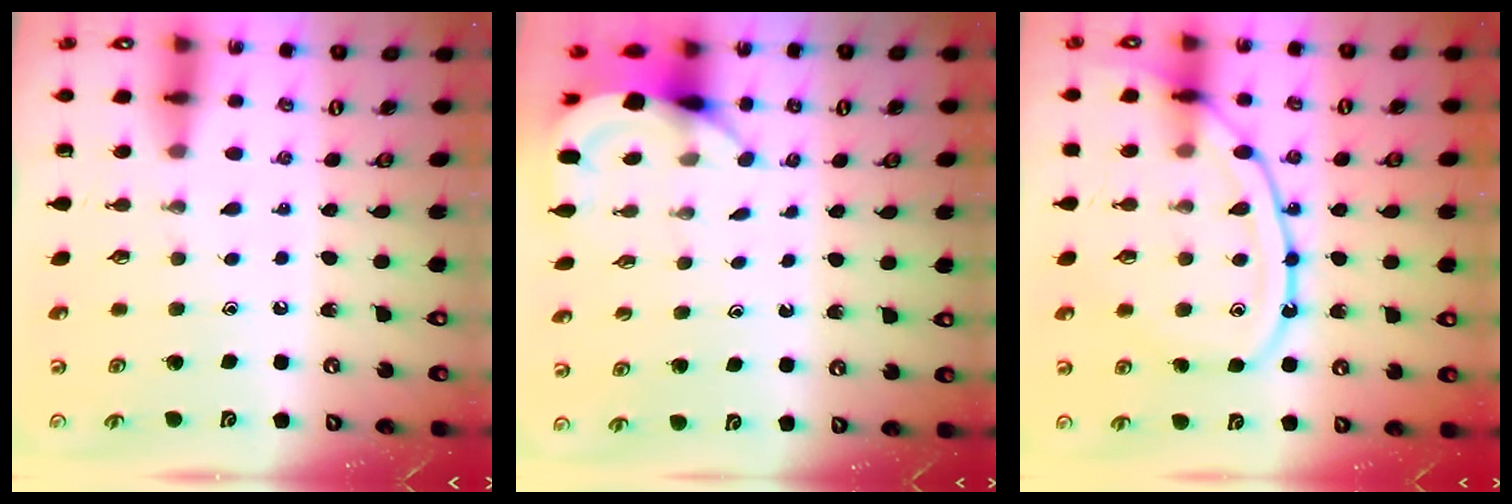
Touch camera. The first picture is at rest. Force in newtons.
{"total": 3.7, "press": 3.7, "slide": 0.3}
{"total": 13.8, "press": 13.8, "slide": 1.3}